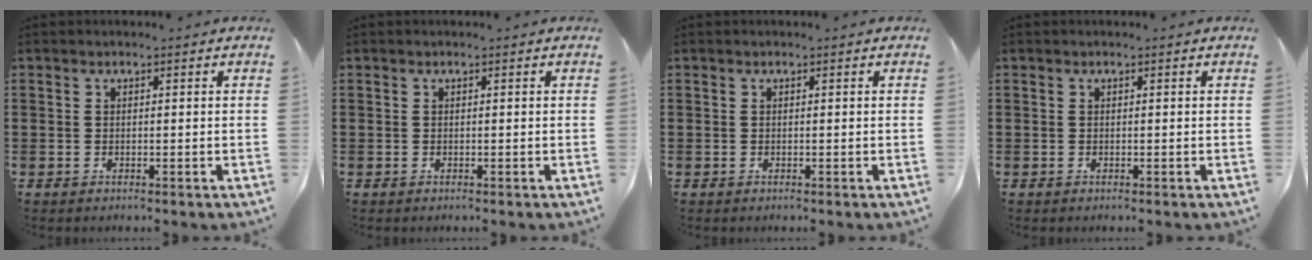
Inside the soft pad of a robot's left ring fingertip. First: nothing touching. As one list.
[{"total": 0.0}, {"total": 0.0}, {"total": 0.0}]